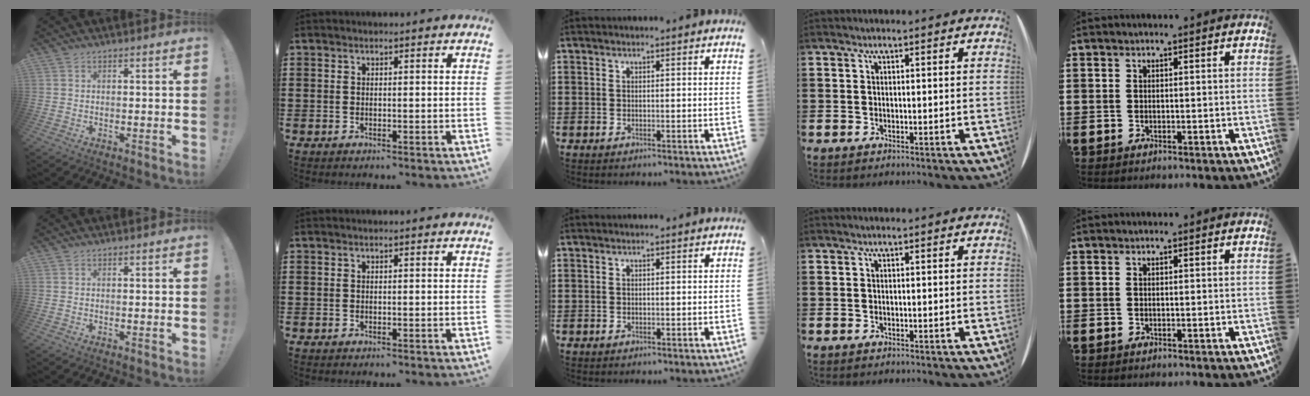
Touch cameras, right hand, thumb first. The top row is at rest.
{}